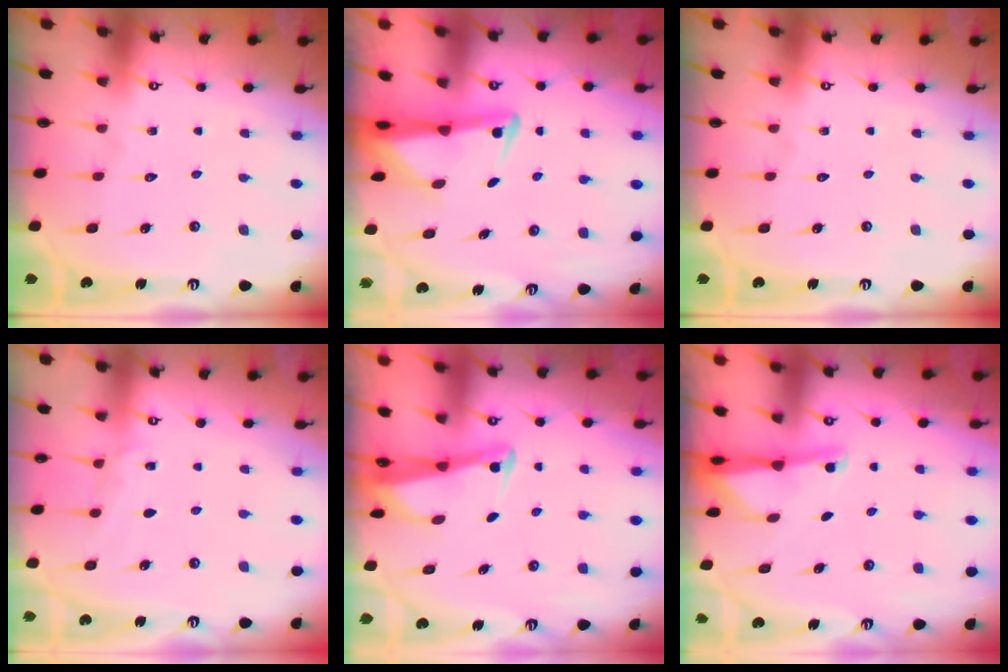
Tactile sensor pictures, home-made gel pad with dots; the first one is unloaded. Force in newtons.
{"total": 2.6, "press": 2.5, "slide": 0.7}
{"total": 0.0}
{"total": 4.8, "press": 4.7, "slide": 0.4}
{"total": 2.6, "press": 2.6, "slide": 0.2}
{"total": 2.9, "press": 2.8, "slide": 0.5}